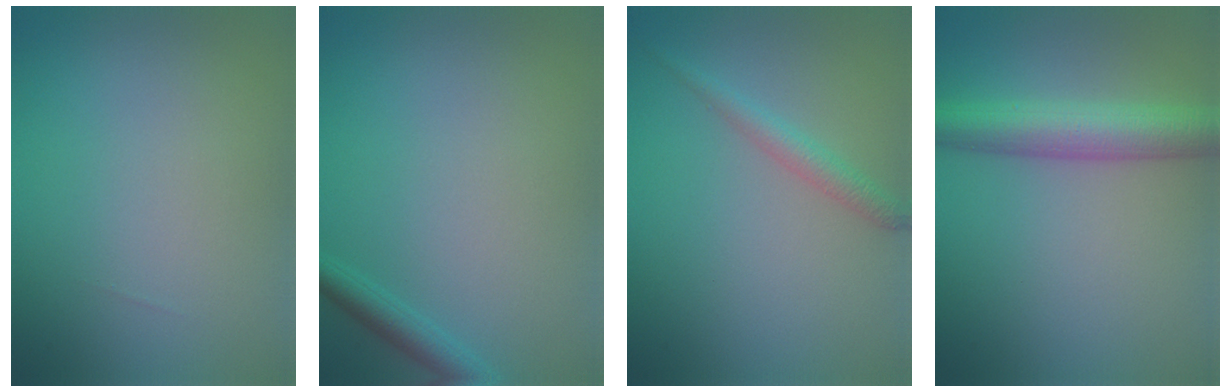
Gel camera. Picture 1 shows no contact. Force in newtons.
{"total": 1.8, "press": 1.8, "slide": 0.1}
{"total": 1.8, "press": 1.8, "slide": 0.0}
{"total": 5.5, "press": 5.5, "slide": 0.2}